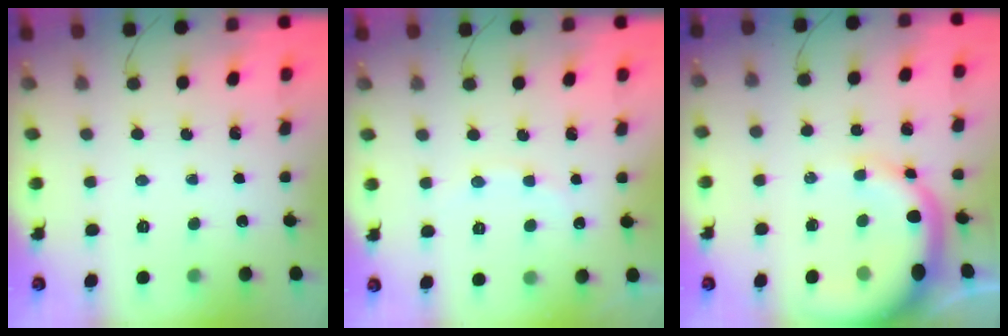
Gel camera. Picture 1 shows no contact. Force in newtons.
{"total": 6.6, "press": 6.5, "slide": 1.1}
{"total": 11.0, "press": 10.7, "slide": 2.4}